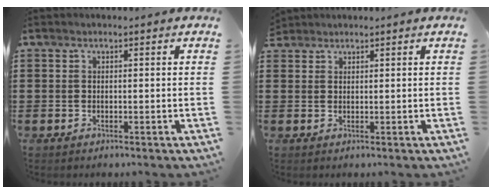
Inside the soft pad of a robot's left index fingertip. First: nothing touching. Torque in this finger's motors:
{"motor_torque": [0.03, 0.01, -0.04, -0.01]}